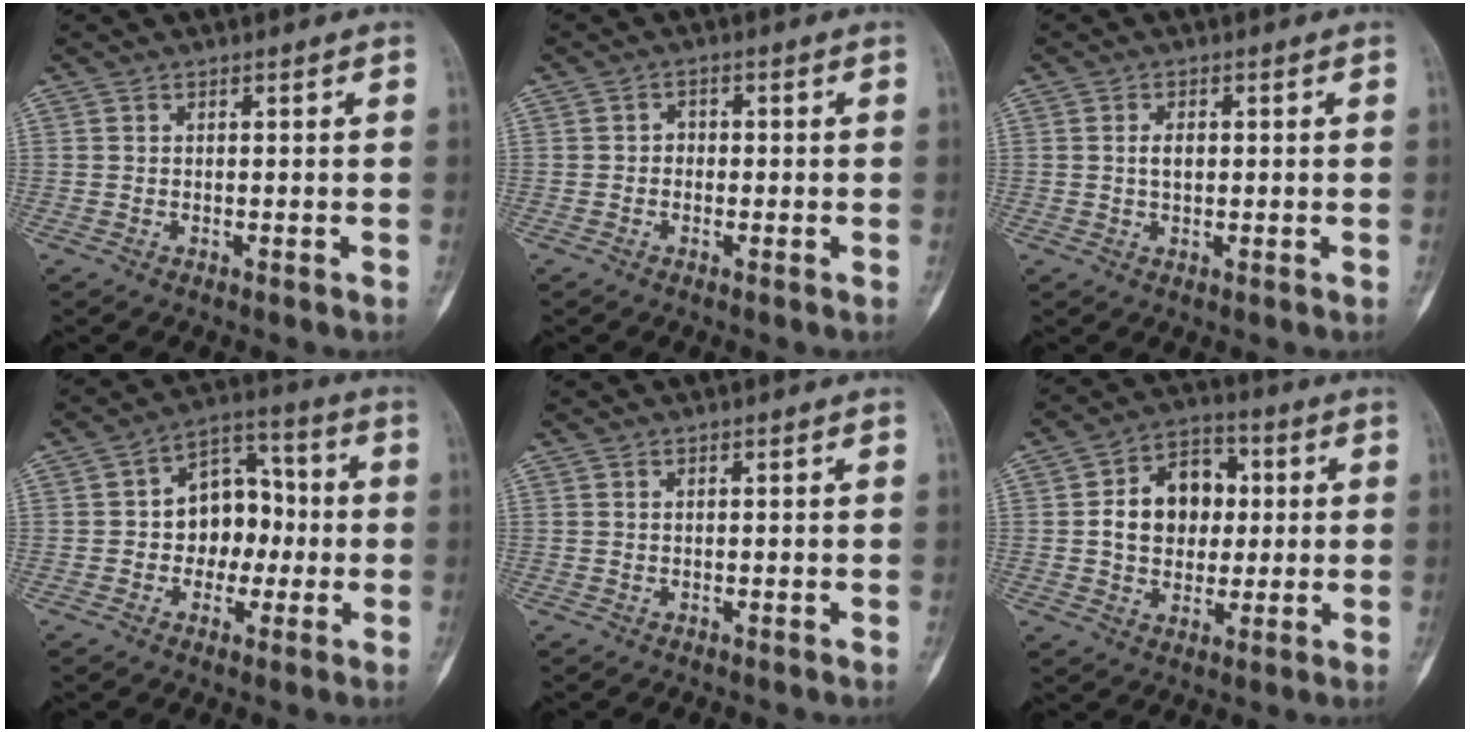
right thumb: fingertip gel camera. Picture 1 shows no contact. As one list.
[{"total": 1.6, "force": [-0.3, 1.4, 0.7], "torque": [0.006, 0.008, -0.012]}, {"total": 2.3, "force": [0.2, 1.4, 1.9], "torque": [-0.030, 0.001, 0.002]}, {"total": 11.1, "force": [-0.8, 8.3, 7.4], "torque": [-0.060, 0.040, -0.021]}, {"total": 0.0}, {"total": 12.9, "force": [1.4, 9.7, 8.3], "torque": [-0.096, 0.015, 0.019]}]